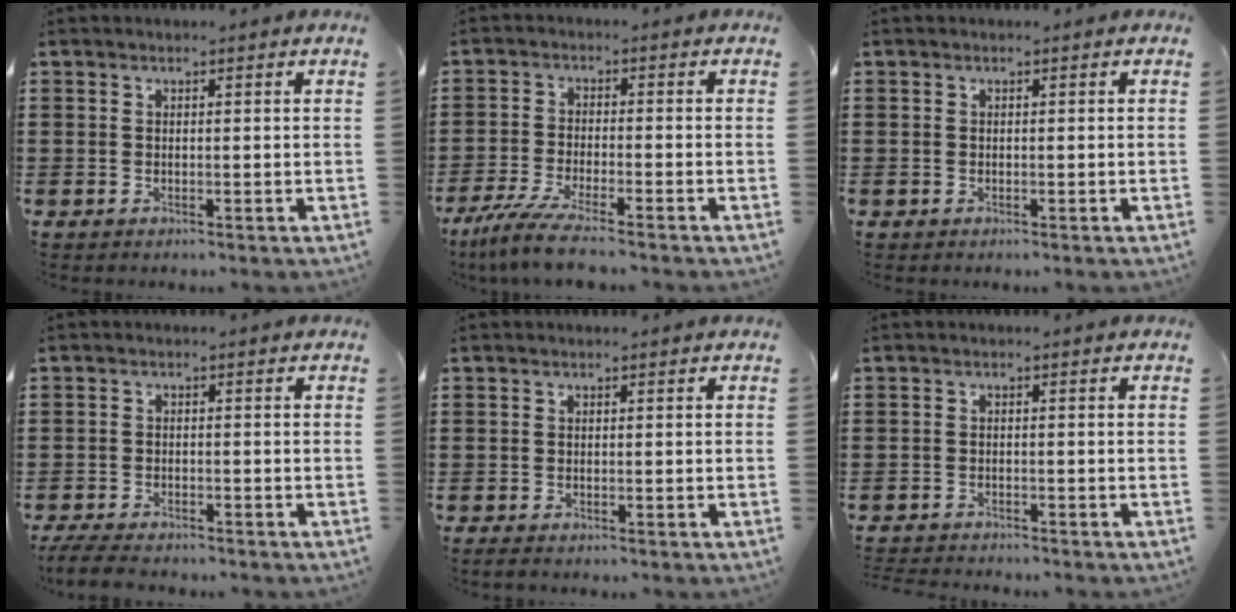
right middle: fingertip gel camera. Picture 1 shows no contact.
{"total": 5.6, "force": [-4.7, -0.1, 3.0], "torque": [-0.077, -0.021, -0.095]}
{"total": 0.0}
{"total": 3.1, "force": [-3.0, 0.4, 0.9], "torque": [-0.031, -0.003, -0.066]}
{"total": 0.5, "force": [-0.4, 0.2, 0.3], "torque": [-0.007, -0.003, -0.006]}
{"total": 1.6, "force": [-1.6, 0.1, 0.0], "torque": [-0.004, 0.000, -0.035]}